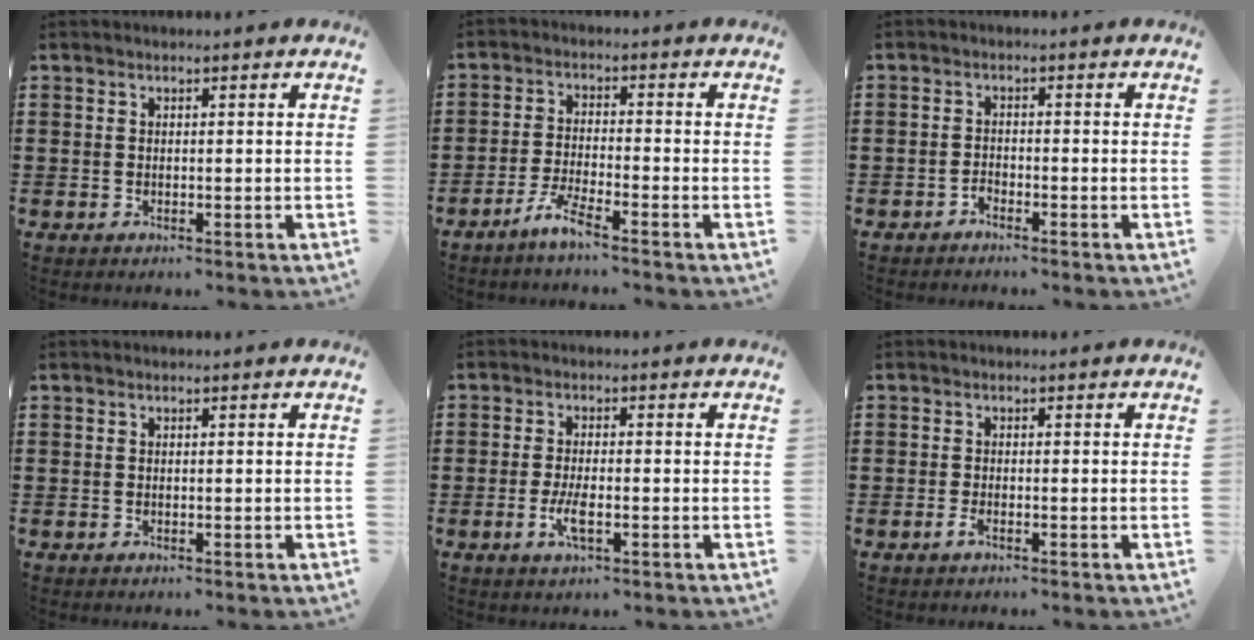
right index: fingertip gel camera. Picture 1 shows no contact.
{"total": 3.9, "force": [-3.2, -0.2, 2.3], "torque": [-0.062, -0.008, -0.066]}
{"total": 1.2, "force": [-1.2, 0.4, 0.1], "torque": [-0.006, 0.003, -0.025]}
{"total": 0.0}
{"total": 3.8, "force": [-1.1, 1.1, 3.4], "torque": [-0.071, -0.003, -0.023]}
{"total": 1.1, "force": [-0.7, 0.4, 0.8], "torque": [-0.023, -0.006, -0.014]}